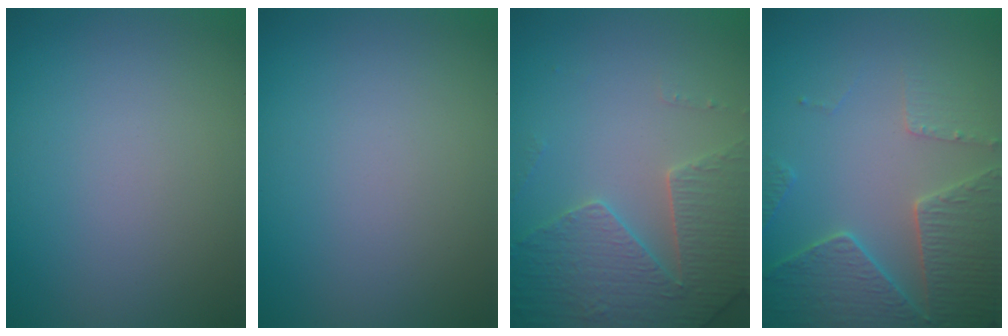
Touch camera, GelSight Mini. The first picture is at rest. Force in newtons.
{"total": 0.0}
{"total": 4.4, "press": 4.0, "slide": 1.8}
{"total": 5.0, "press": 4.5, "slide": 2.2}